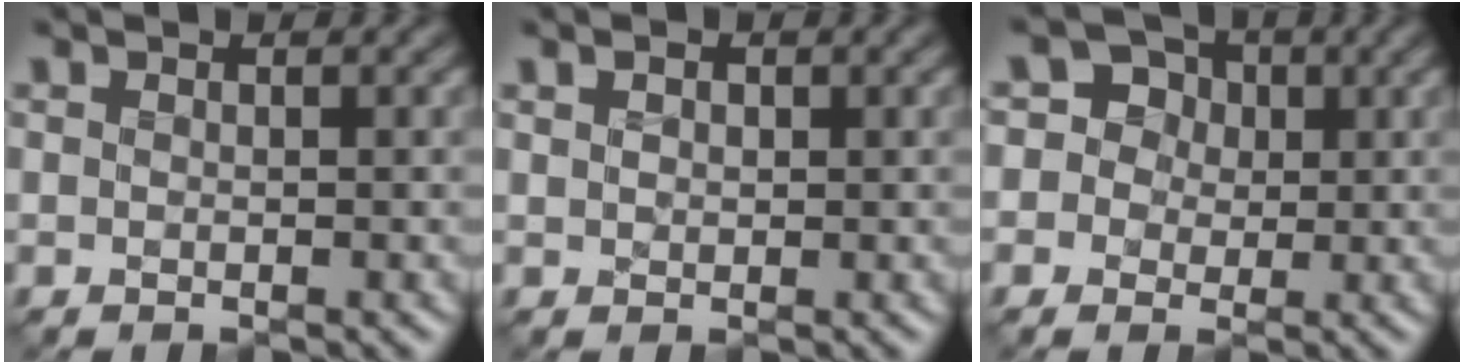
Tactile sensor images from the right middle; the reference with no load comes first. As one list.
[{"total": 1.7, "force": [0.8, 1.2, 0.9], "torque": [-0.022, 0.008, 0.005]}, {"total": 6.1, "force": [2.3, 5.1, 2.4], "torque": [-0.040, 0.021, 0.011]}]